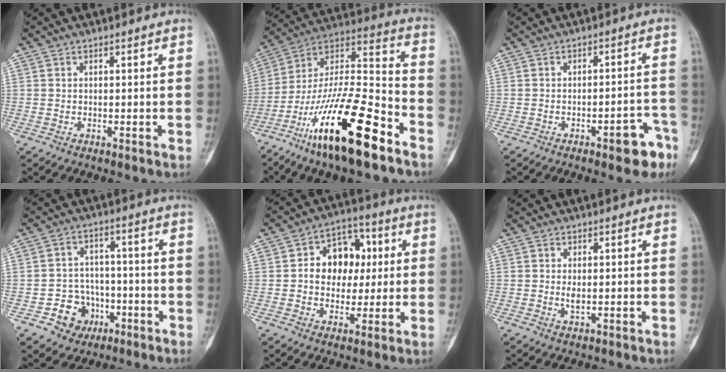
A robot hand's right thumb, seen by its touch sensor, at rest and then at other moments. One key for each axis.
{"total": 24.6, "fx": -14.0, "fy": 6.4, "fz": 19.2, "tx": -0.370, "ty": 0.067, "tz": -0.247}
{"total": 6.8, "fx": -4.0, "fy": 2.5, "fz": 4.9, "tx": -0.043, "ty": 0.037, "tz": -0.045}
{"total": 8.1, "fx": -3.4, "fy": 7.0, "fz": 2.2, "tx": 0.006, "ty": 0.032, "tz": -0.047}
{"total": 11.7, "fx": 1.4, "fy": 8.9, "fz": 7.5, "tx": -0.060, "ty": 0.017, "tz": 0.017}
{"total": 1.4, "fx": 0.1, "fy": 0.7, "fz": 1.3, "tx": -0.021, "ty": -0.004, "tz": 0.003}